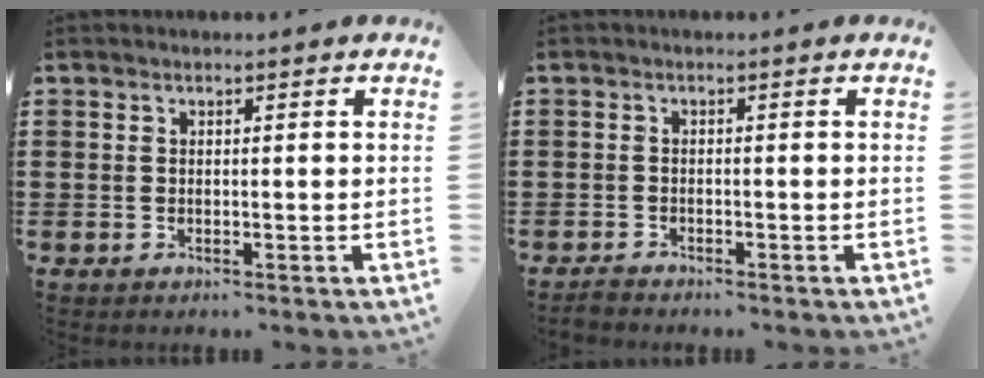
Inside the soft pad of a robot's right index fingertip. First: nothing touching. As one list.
[{"total": 1.2, "force": [-1.2, 0.3, 0.1], "torque": [-0.007, 0.002, -0.025]}]